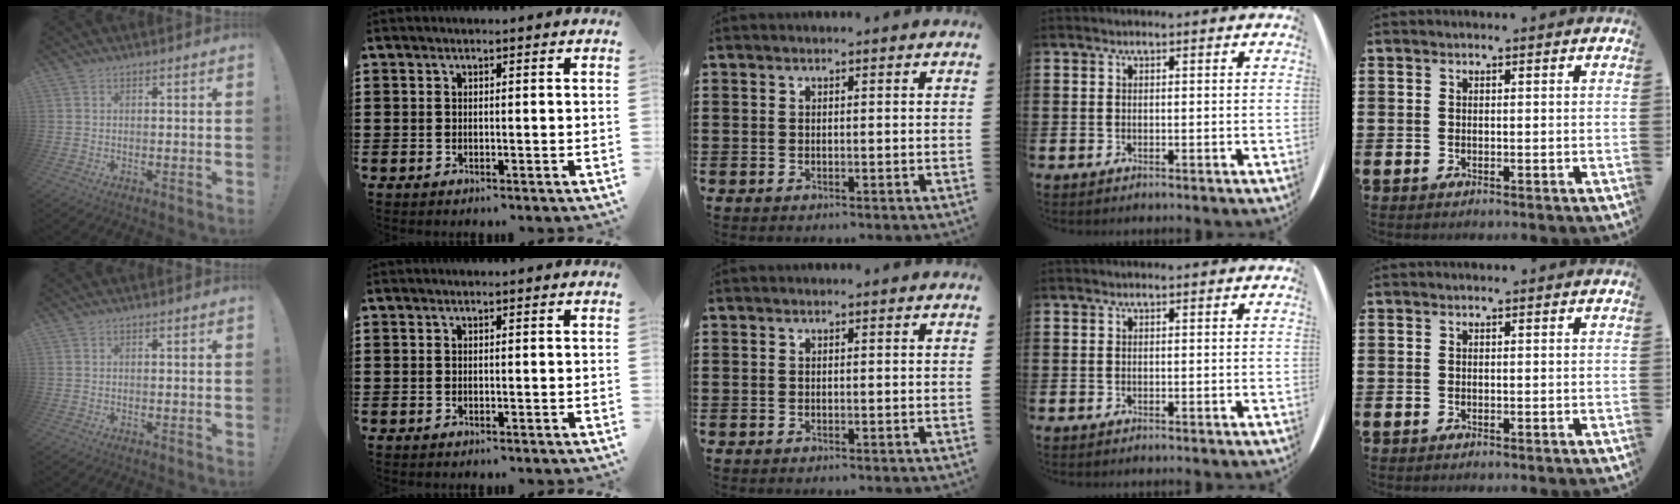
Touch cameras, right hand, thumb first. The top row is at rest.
{}